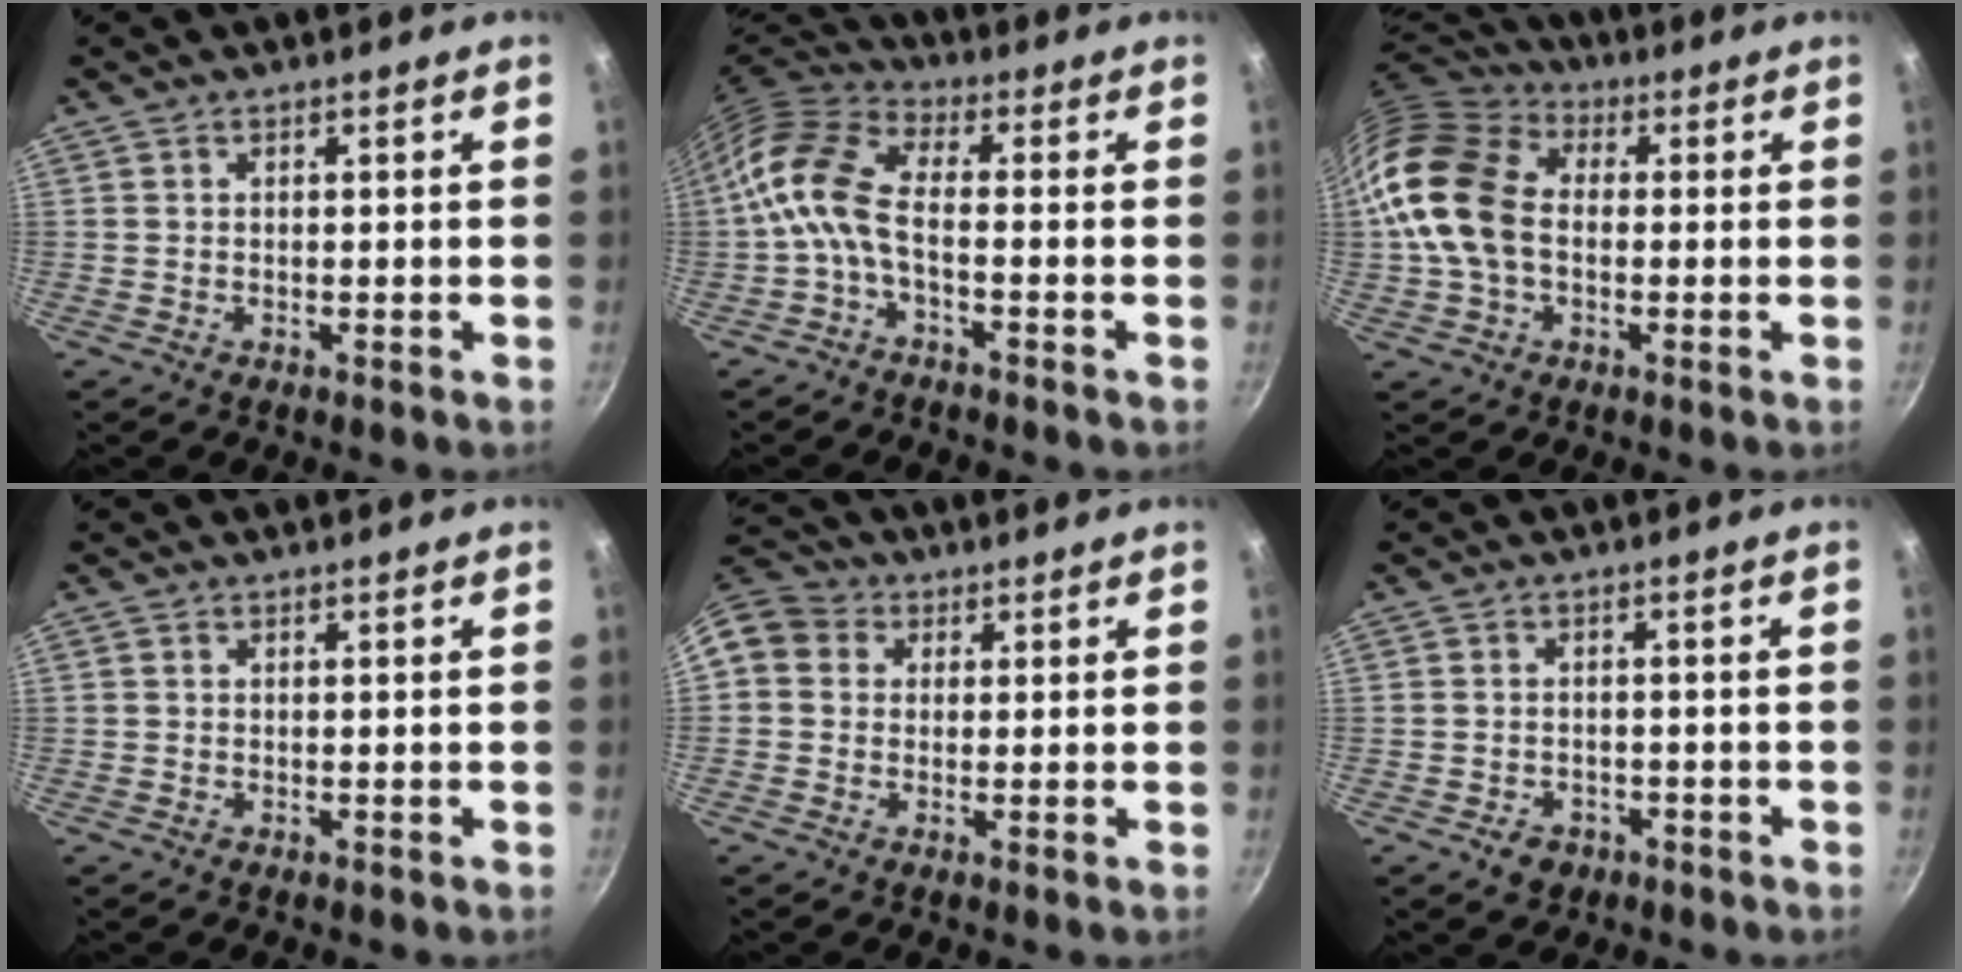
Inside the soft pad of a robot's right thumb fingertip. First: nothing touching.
{"total": 9.4, "force": [-2.4, 4.5, 7.9], "torque": [-0.177, 0.035, -0.065]}
{"total": 16.9, "force": [-0.1, 12.2, 11.7], "torque": [-0.213, 0.029, -0.016]}
{"total": 0.0}
{"total": 8.9, "force": [1.5, 7.9, 4.0], "torque": [-0.069, 0.022, 0.009]}
{"total": 3.7, "force": [-2.0, 2.8, 1.4], "torque": [-0.014, 0.017, -0.020]}